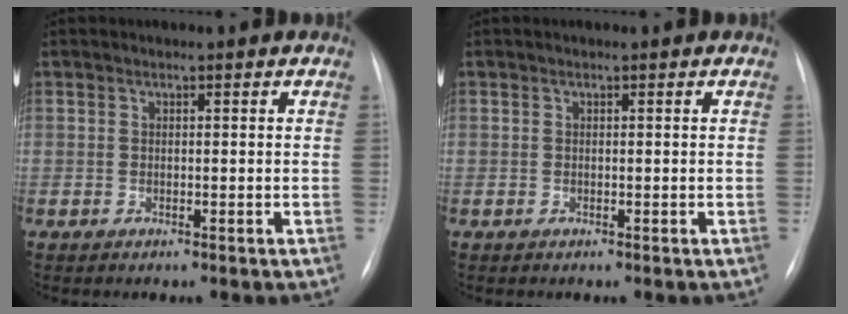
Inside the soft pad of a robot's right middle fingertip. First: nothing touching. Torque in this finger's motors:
{"motor_torque": [0.01, -0.01, -0.01, 0.00]}